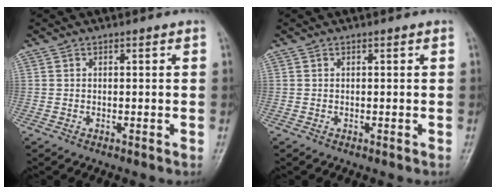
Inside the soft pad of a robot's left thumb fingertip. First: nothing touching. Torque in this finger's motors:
{"motor_torque": [0.00, 0.00, -0.06, 0.04, 0.00]}